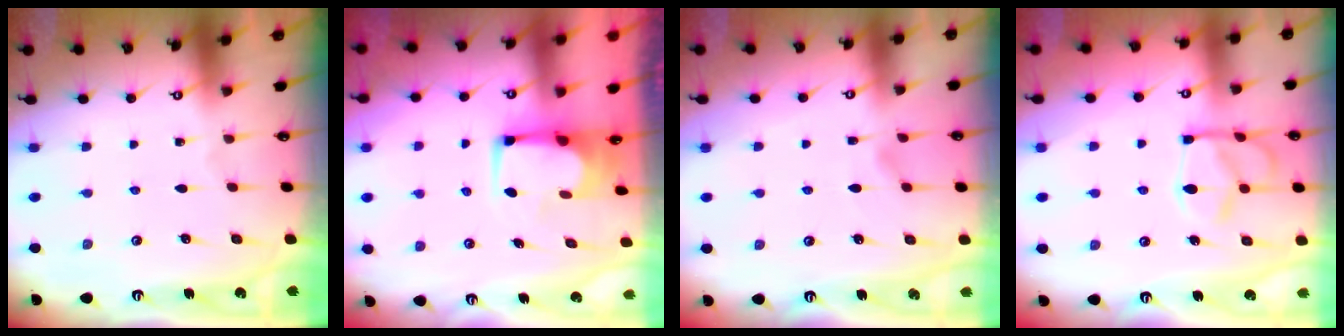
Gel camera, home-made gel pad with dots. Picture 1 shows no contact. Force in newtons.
{"total": 3.0, "press": 3.0, "slide": 0.2}
{"total": 1.1, "press": 0.6, "slide": 0.9}
{"total": 6.2, "press": 5.9, "slide": 1.7}